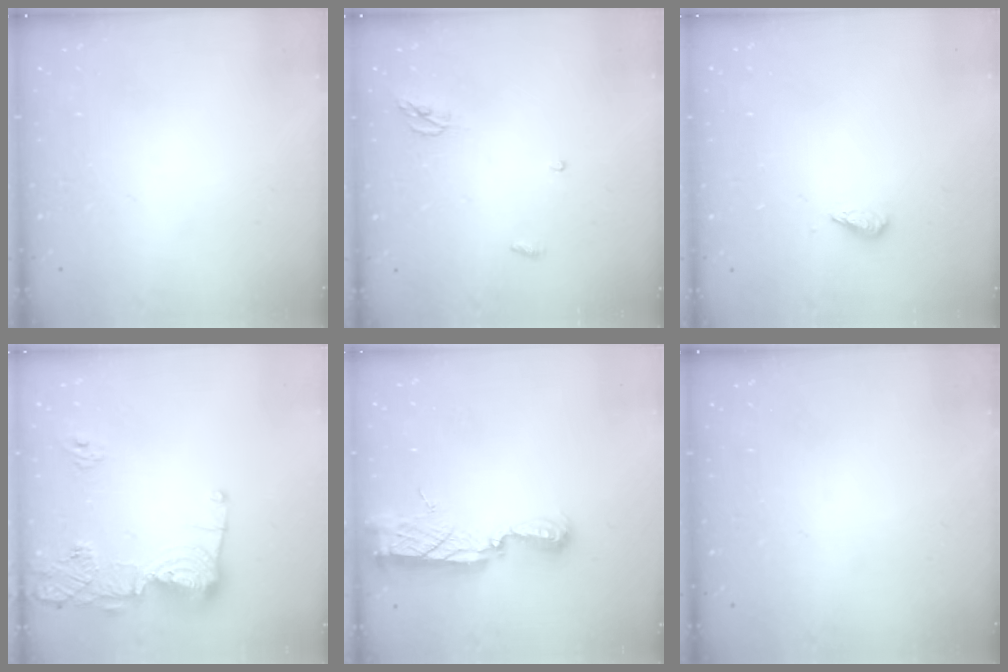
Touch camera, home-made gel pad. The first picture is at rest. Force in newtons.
{"total": 3.5, "press": 3.5, "slide": 0.3}
{"total": 2.7, "press": 2.7, "slide": 0.6}
{"total": 15.9, "press": 15.9, "slide": 1.5}
{"total": 9.0, "press": 8.9, "slide": 0.8}
{"total": 0.0}